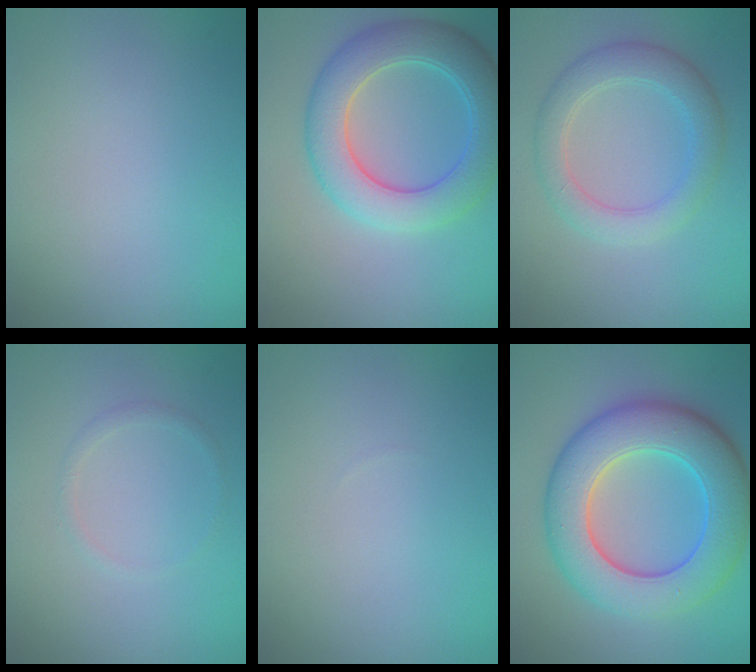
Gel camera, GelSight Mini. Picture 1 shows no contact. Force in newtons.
{"total": 6.9, "press": 6.9, "slide": 0.2}
{"total": 4.0, "press": 4.0, "slide": 0.1}
{"total": 0.8, "press": 0.8, "slide": 0.1}
{"total": 0.0}
{"total": 9.8, "press": 9.8, "slide": 0.2}